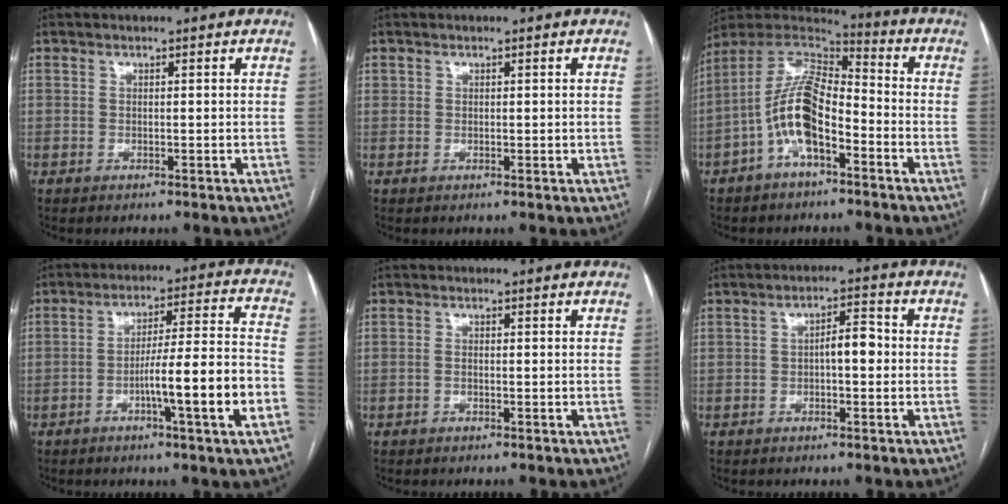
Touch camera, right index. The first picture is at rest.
{"total": 0.8, "force": [0.3, 0.8, 0.2], "torque": [0.008, 0.002, 0.002]}
{"total": 12.2, "force": [-4.5, 4.6, 10.4], "torque": [-0.215, 0.028, -0.084]}
{"total": 12.6, "force": [-4.5, -0.4, 11.8], "torque": [-0.184, 0.007, -0.071]}
{"total": 0.6, "force": [-0.3, 0.2, 0.4], "torque": [-0.005, 0.003, -0.007]}
{"total": 4.1, "force": [-0.4, 1.4, 3.8], "torque": [-0.058, 0.016, -0.007]}